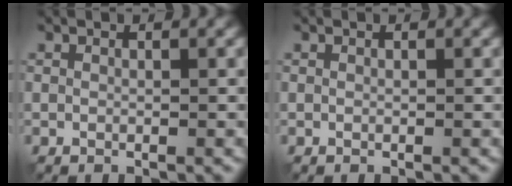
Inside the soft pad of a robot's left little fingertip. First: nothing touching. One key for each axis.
{"total": 0.0}